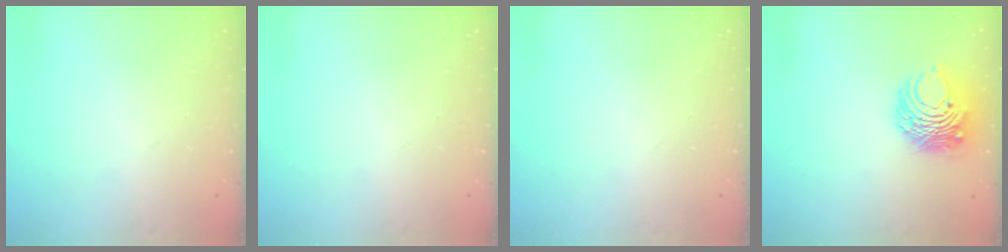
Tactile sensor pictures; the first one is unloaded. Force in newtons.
{"total": 0.0}
{"total": 0.0}
{"total": 9.0, "press": 8.9, "slide": 0.9}